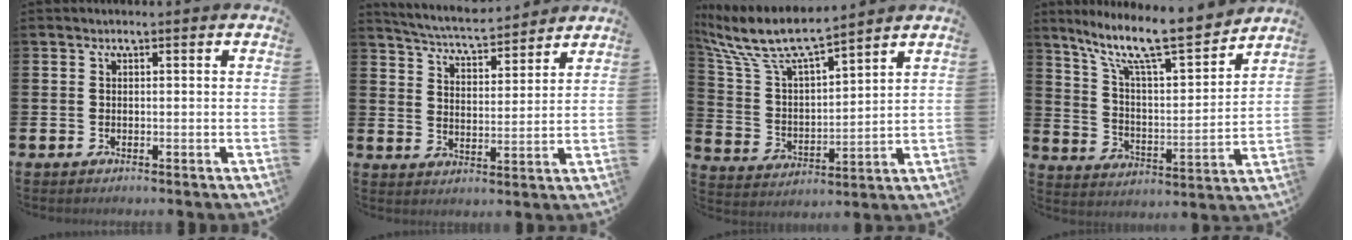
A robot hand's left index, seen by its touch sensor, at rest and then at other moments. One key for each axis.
{"total": 5.3, "fx": 5.2, "fy": 0.6, "fz": 0.9, "tx": -0.038, "ty": -0.037, "tz": 0.089}
{"total": 9.2, "fx": 8.1, "fy": 1.9, "fz": 3.9, "tx": -0.114, "ty": -0.049, "tz": 0.139}
{"total": 11.4, "fx": 9.8, "fy": 1.5, "fz": 5.6, "tx": -0.134, "ty": -0.068, "tz": 0.162}